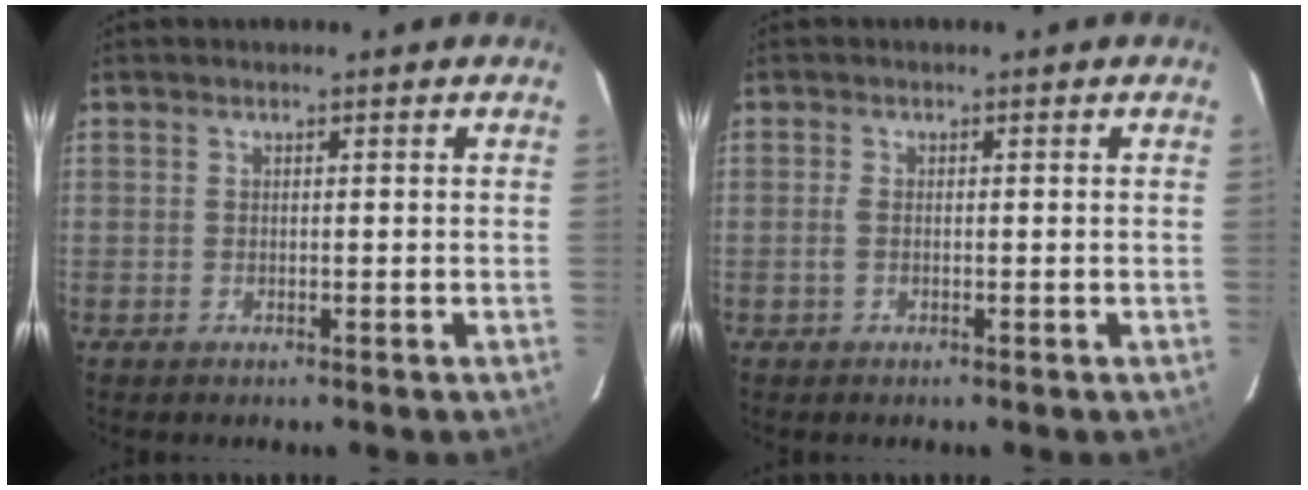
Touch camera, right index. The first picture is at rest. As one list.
[{"total": 1.1, "force": [-0.2, 0.6, 1.0], "torque": [-0.022, 0.000, -0.005]}]